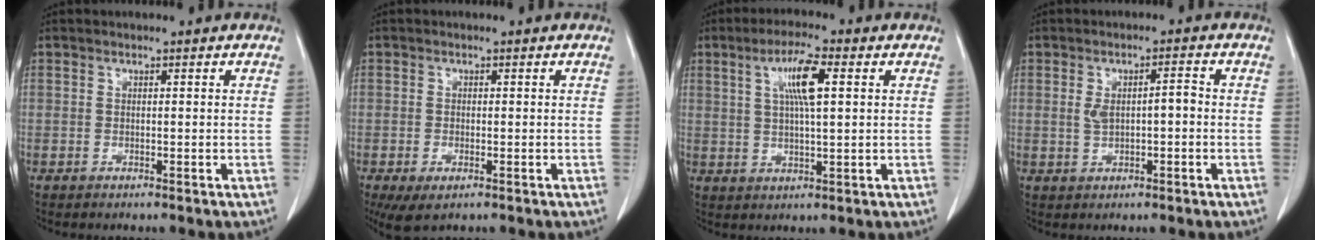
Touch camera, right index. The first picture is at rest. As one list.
[{"total": 4.0, "force": [-2.1, 1.7, 3.0], "torque": [-0.055, -0.008, -0.026]}, {"total": 7.1, "force": [2.2, 0.9, 6.7], "torque": [-0.126, 0.006, 0.040]}, {"total": 4.2, "force": [0.0, 1.5, 3.9], "torque": [-0.074, 0.018, 0.005]}]